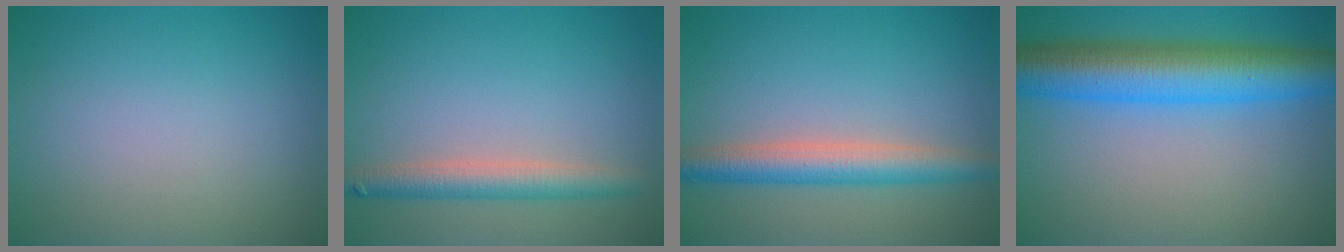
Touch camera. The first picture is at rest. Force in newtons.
{"total": 3.3, "press": 3.3, "slide": 0.0}
{"total": 4.4, "press": 4.4, "slide": 0.1}
{"total": 9.2, "press": 9.2, "slide": 0.1}